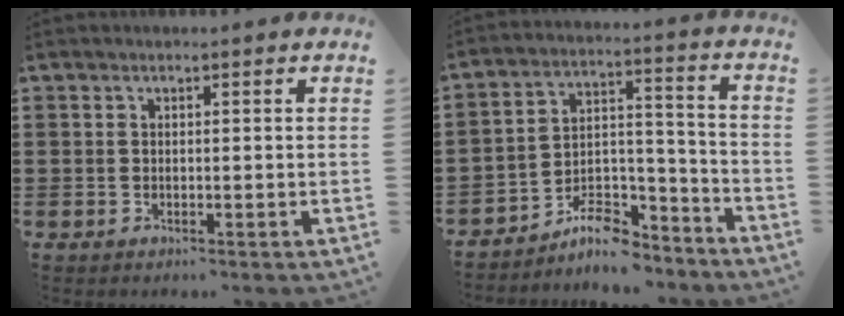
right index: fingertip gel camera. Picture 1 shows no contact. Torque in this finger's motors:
{"motor_torque": [0.03, 0.14, 0.16, 0.01]}